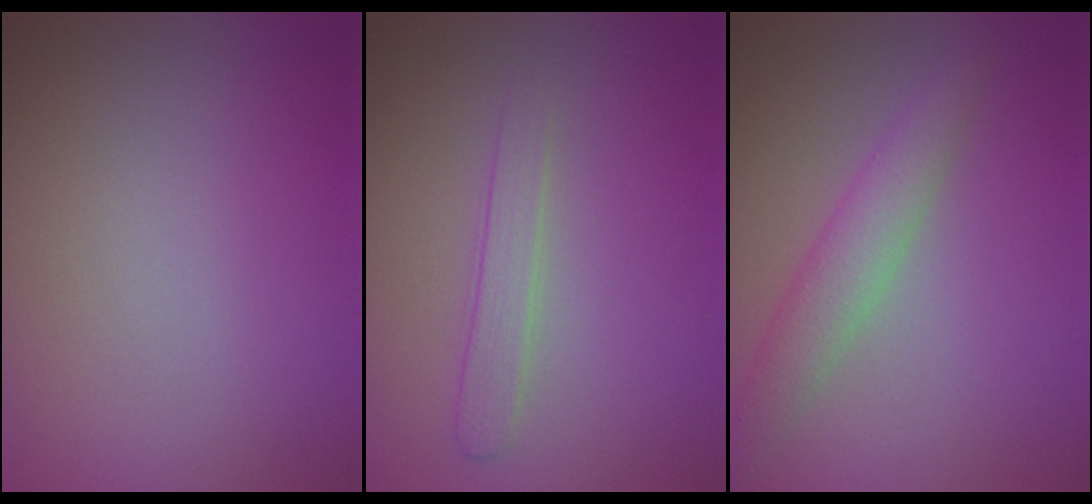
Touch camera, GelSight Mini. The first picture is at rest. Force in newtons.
{"total": 1.8, "press": 1.8, "slide": 0.1}
{"total": 3.1, "press": 3.1, "slide": 0.2}